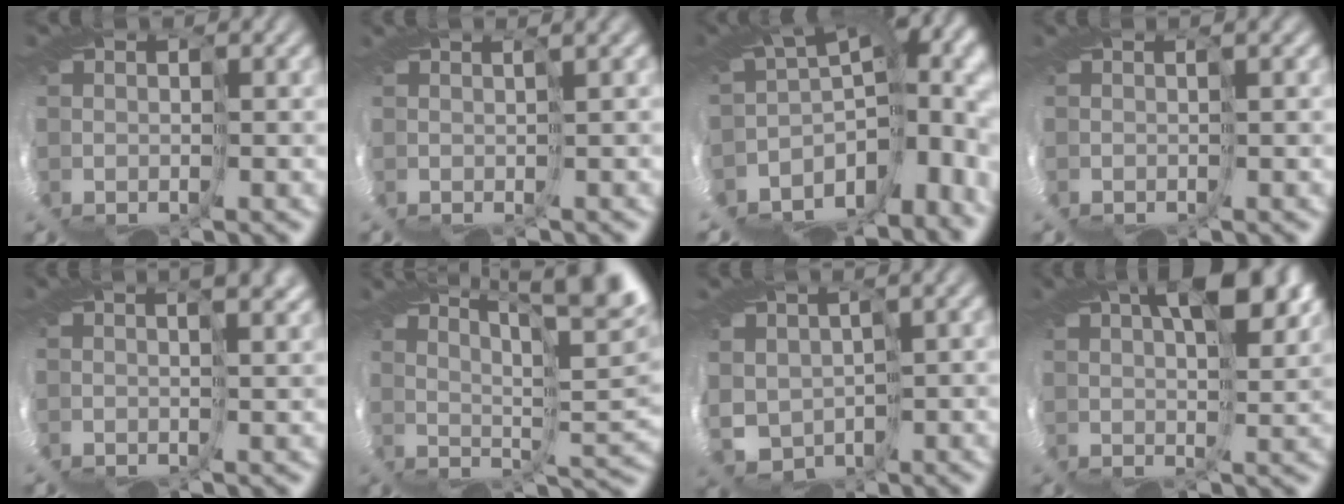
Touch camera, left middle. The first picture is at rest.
{"total": 3.8, "force": [-0.6, -3.1, -2.2], "torque": [0.024, -0.007, 0.006]}
{"total": 6.6, "force": [-4.6, 2.0, 4.3], "torque": [-0.073, 0.003, -0.047]}
{"total": 3.0, "force": [-0.9, -2.1, -1.9], "torque": [0.034, -0.007, -0.002]}
{"total": 2.0, "force": [1.0, -1.7, 0.2], "torque": [-0.009, -0.005, 0.025]}
{"total": 8.6, "force": [7.3, -2.3, 3.8], "torque": [-0.034, 0.033, 0.106]}
{"total": 1.8, "force": [1.3, 1.2, -0.5], "torque": [-0.029, -0.026, 0.019]}
{"total": 6.0, "force": [5.4, -1.8, 2.0], "torque": [-0.039, 0.011, 0.081]}